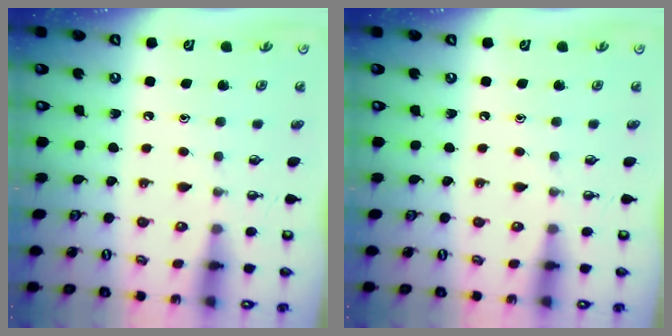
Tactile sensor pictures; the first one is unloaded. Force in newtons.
{"total": 0.0}